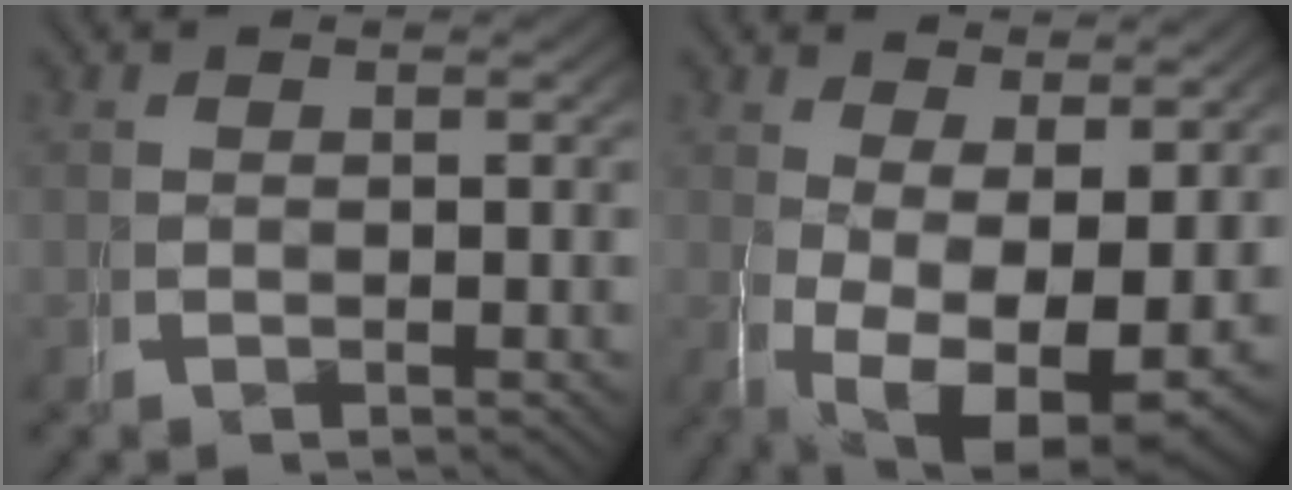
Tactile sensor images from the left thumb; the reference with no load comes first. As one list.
[{"total": 9.3, "force": [-1.8, 5.9, 6.9], "torque": [-0.137, -0.070, 0.009]}]